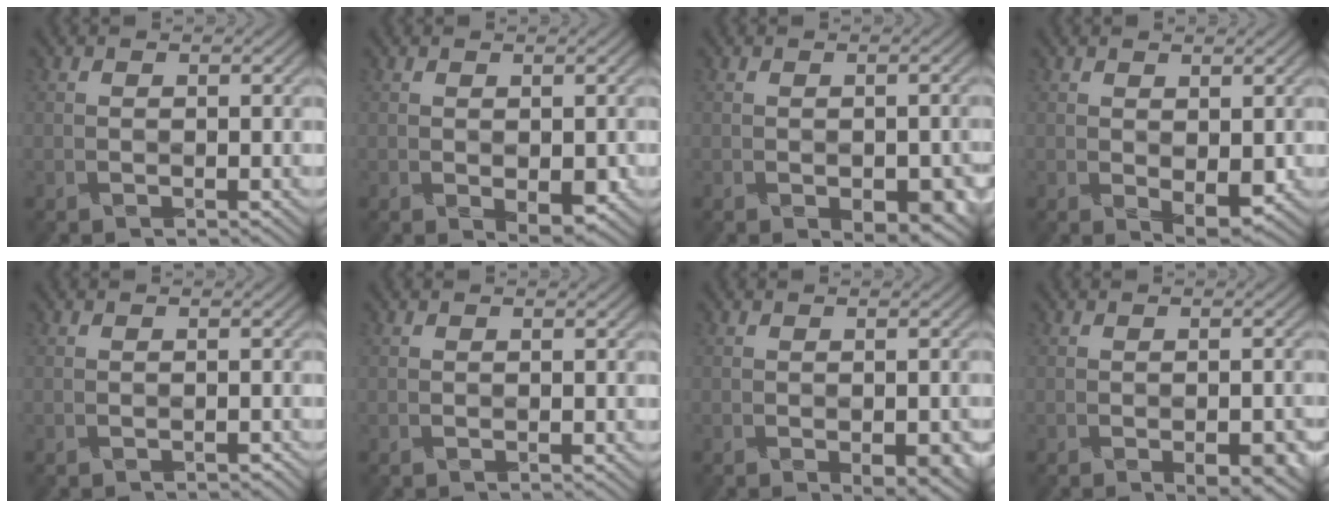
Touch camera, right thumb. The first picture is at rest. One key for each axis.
{"total": 2.4, "fx": -0.7, "fy": 1.1, "fz": 2.0, "tx": -0.036, "ty": -0.008, "tz": -0.007}
{"total": 4.6, "fx": -1.9, "fy": 2.4, "fz": 3.5, "tx": -0.049, "ty": -0.020, "tz": -0.020}
{"total": 2.6, "fx": 0.0, "fy": 1.2, "fz": 2.3, "tx": -0.042, "ty": -0.008, "tz": 0.003}
{"total": 0.8, "fx": -0.6, "fy": 0.3, "fz": 0.4, "tx": -0.005, "ty": -0.003, "tz": -0.008}
{"total": 0.0}
{"total": 3.8, "fx": -1.6, "fy": 1.8, "fz": 2.9, "tx": -0.042, "ty": -0.017, "tz": -0.014}
{"total": 4.2, "fx": -1.9, "fy": 1.9, "fz": 3.3, "tx": -0.043, "ty": -0.014, "tz": -0.020}